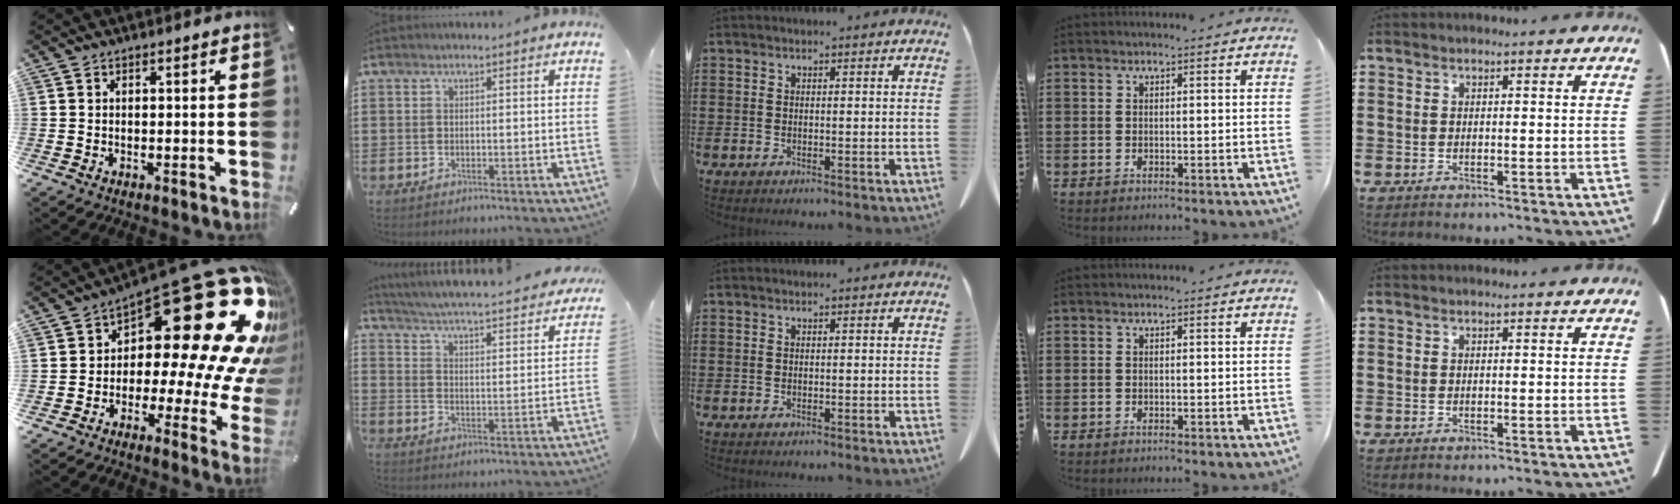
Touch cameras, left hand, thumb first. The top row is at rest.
{"thumb": {"total": 32.8, "force": [12.6, 14.7, 26.4], "torque": [-0.335, -0.122, 0.238]}, "index": {"total": 4.1, "force": [3.9, -0.5, 1.2], "torque": [-0.045, -0.039, 0.057]}}